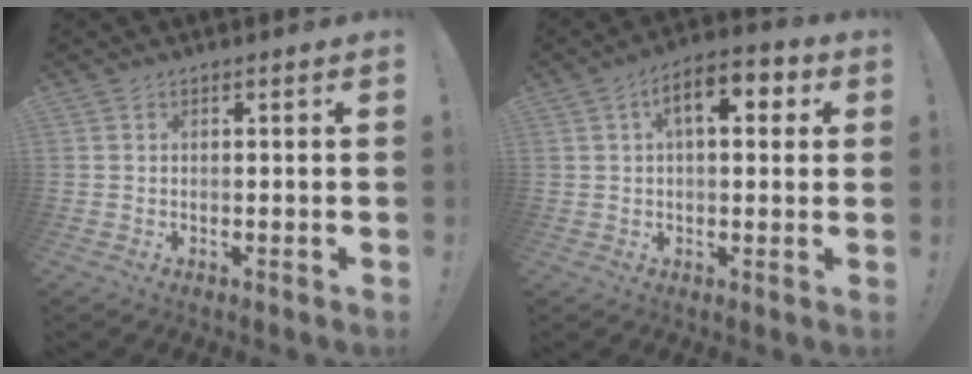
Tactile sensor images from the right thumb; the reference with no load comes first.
{"total": 9.6, "force": [2.7, 4.8, 7.9], "torque": [-0.107, 0.000, 0.040]}